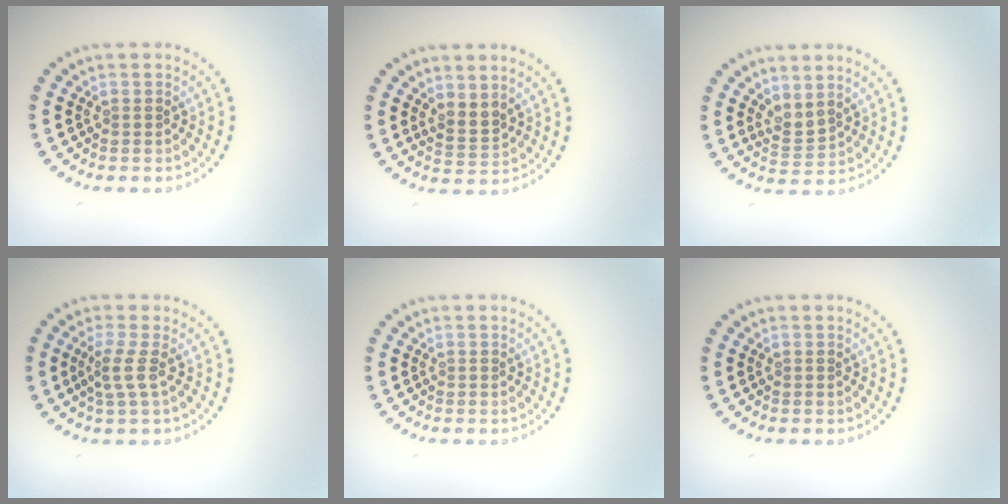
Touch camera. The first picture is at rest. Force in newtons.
{"total": 2.0, "press": 1.4, "slide": 1.4}
{"total": 1.6, "press": 1.1, "slide": 1.1}
{"total": 2.0, "press": 1.5, "slide": 1.4}
{"total": 0.0}
{"total": 0.0}